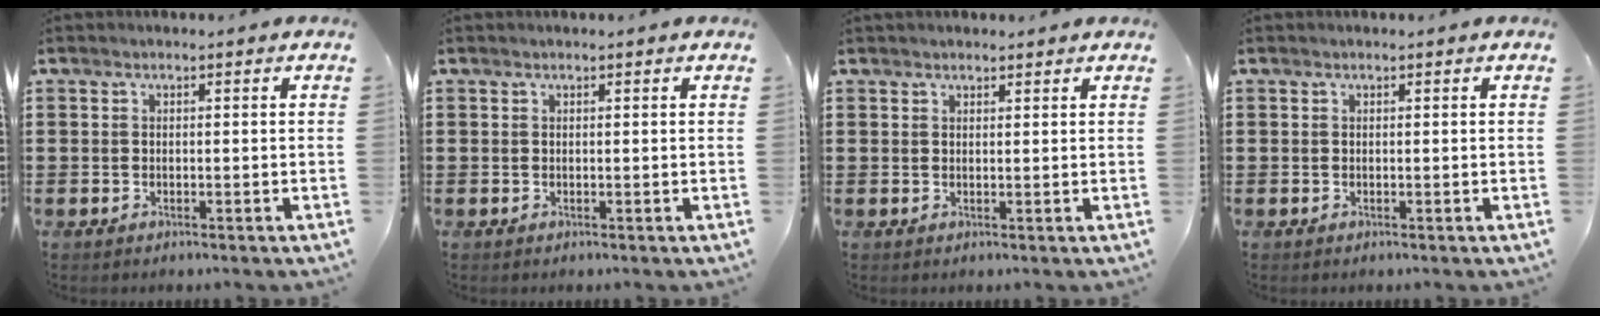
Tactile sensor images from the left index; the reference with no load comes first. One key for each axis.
{"total": 0.0}
{"total": 1.2, "fx": 1.2, "fy": 0.3, "fz": 0.2, "tx": -0.005, "ty": 0.002, "tz": 0.022}
{"total": 0.0}